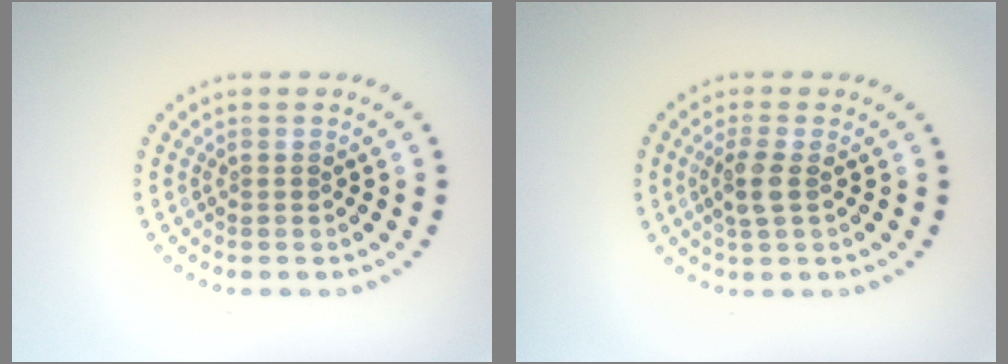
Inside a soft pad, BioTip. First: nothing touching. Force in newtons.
{"total": 2.1, "press": 1.9, "slide": 0.8}